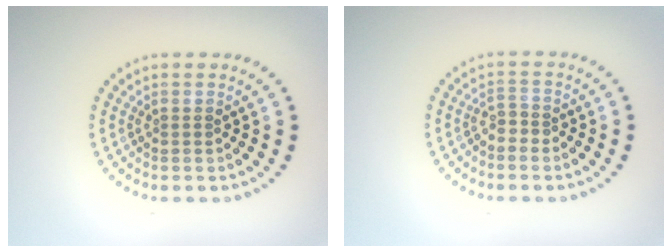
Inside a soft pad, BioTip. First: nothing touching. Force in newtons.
{"total": 1.4, "press": 1.1, "slide": 0.8}